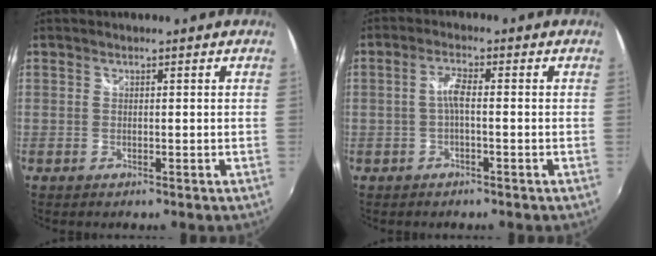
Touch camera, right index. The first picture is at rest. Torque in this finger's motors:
{"motor_torque": [0.28, -0.11, 0.24, 0.07]}